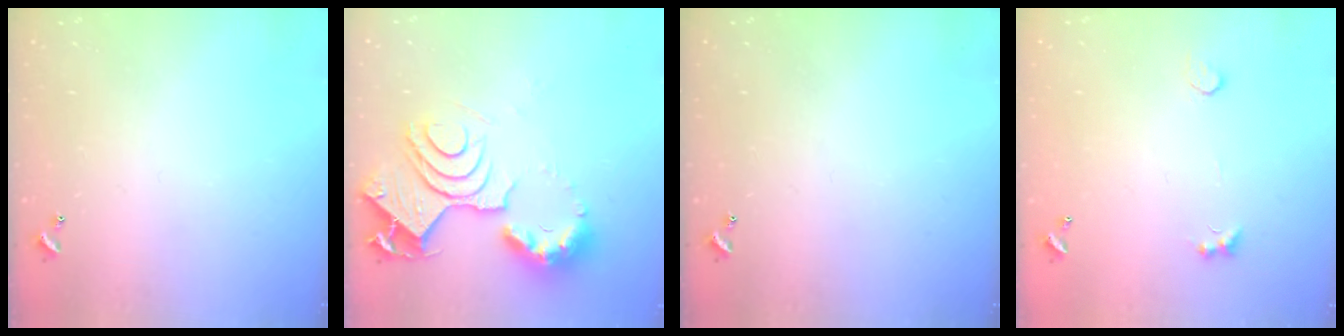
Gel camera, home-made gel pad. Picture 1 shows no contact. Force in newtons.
{"total": 16.4, "press": 16.3, "slide": 1.7}
{"total": 0.0}
{"total": 1.4, "press": 1.1, "slide": 0.9}